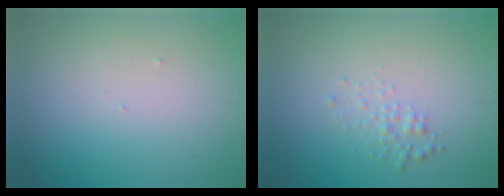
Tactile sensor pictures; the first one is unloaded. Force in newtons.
{"total": 1.3, "press": 1.3, "slide": 0.0}